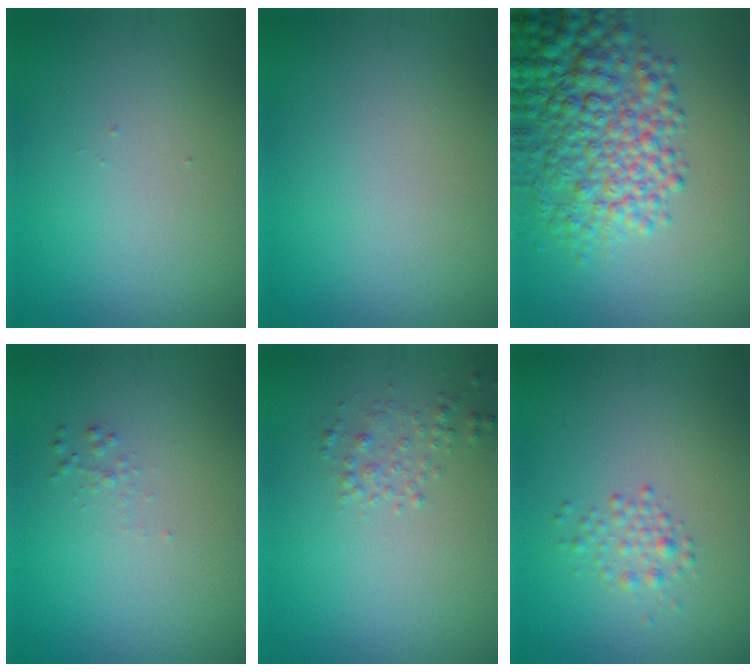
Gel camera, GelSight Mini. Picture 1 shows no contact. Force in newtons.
{"total": 0.0}
{"total": 8.0, "press": 8.0, "slide": 0.2}
{"total": 0.6, "press": 0.6, "slide": 0.0}
{"total": 1.4, "press": 1.4, "slide": 0.0}
{"total": 2.2, "press": 2.2, "slide": 0.0}